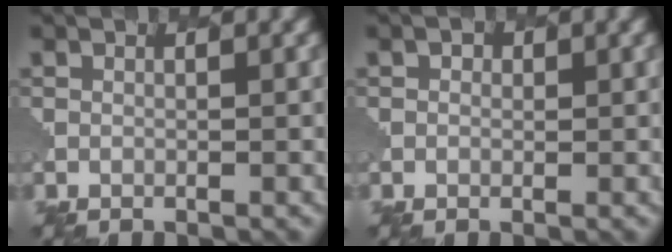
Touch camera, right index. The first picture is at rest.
{"total": 1.3, "force": [0.4, 1.1, 0.5], "torque": [0.004, 0.007, -0.003]}